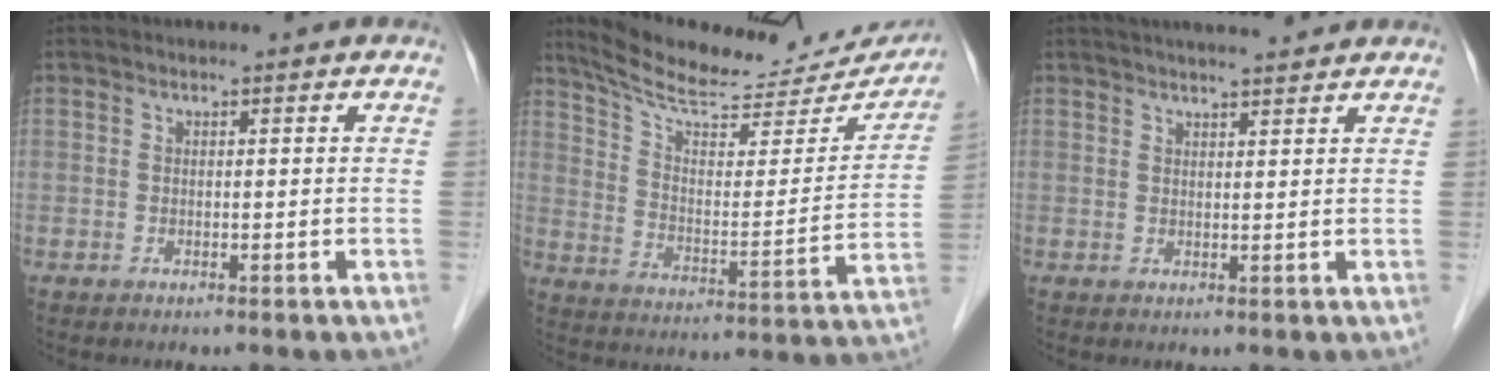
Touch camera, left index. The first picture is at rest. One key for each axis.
{"total": 24.1, "fx": 22.1, "fy": 5.3, "fz": 8.0, "tx": -0.120, "ty": -0.031, "tz": 0.300}
{"total": 7.8, "fx": 7.0, "fy": 0.8, "fz": 3.4, "tx": -0.049, "ty": 0.024, "tz": 0.095}